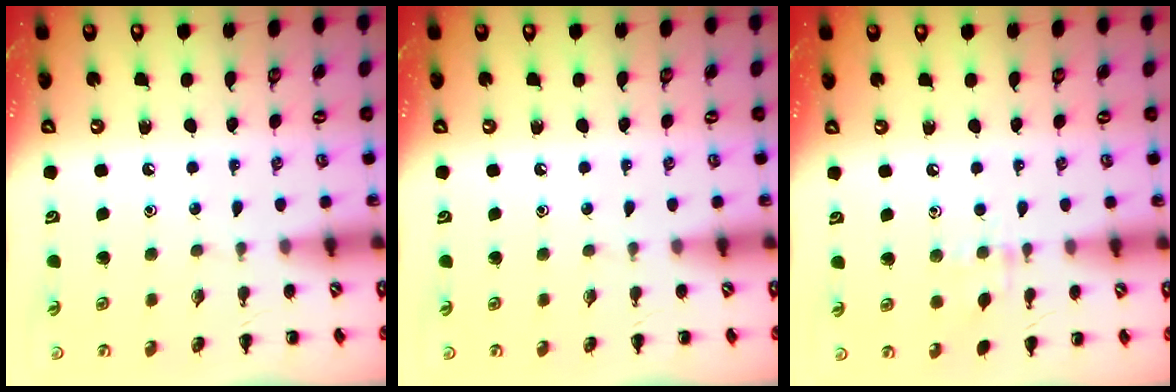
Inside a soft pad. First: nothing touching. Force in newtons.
{"total": 0.0}
{"total": 5.6, "press": 5.3, "slide": 1.8}